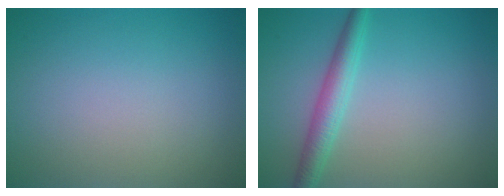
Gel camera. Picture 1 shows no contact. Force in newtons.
{"total": 2.8, "press": 2.8, "slide": 0.0}